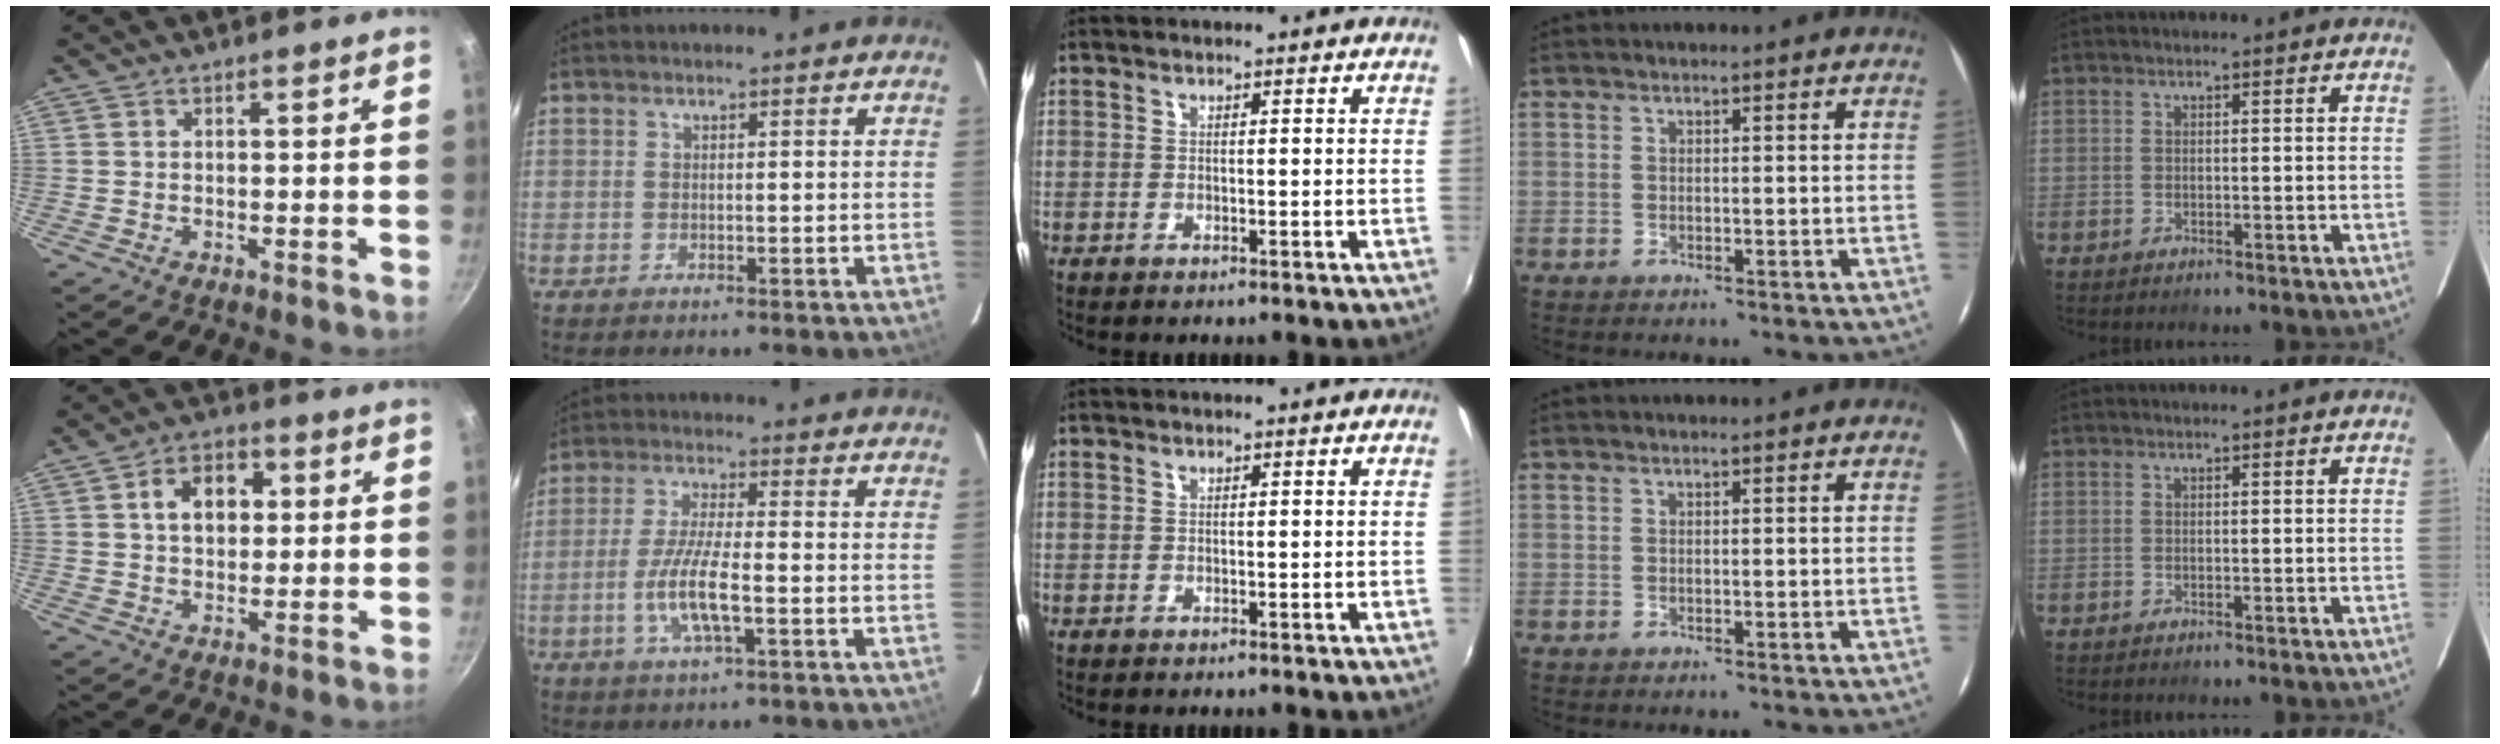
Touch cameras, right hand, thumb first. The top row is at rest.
{"thumb": {"total": 8.4, "force": [1.7, 6.0, 5.6], "torque": [-0.060, 0.009, 0.019]}, "index": {"total": 8.7, "force": [-2.7, 1.7, 8.1], "torque": [-0.164, -0.006, -0.053]}}